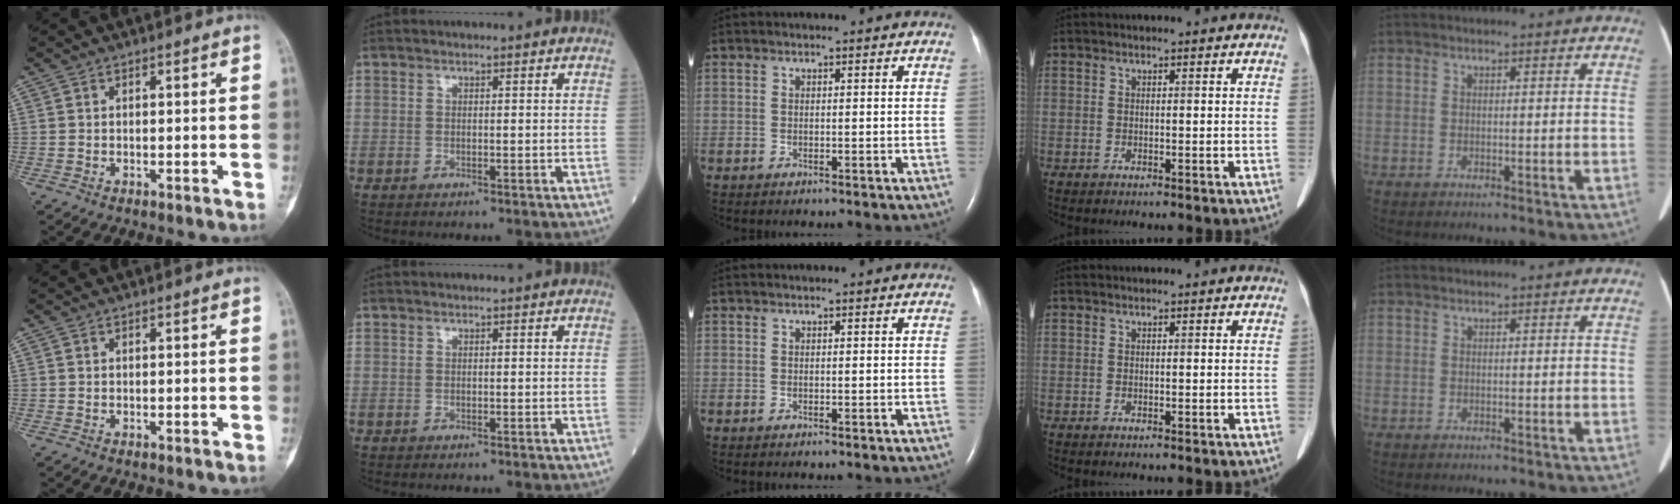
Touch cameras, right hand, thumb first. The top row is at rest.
{}